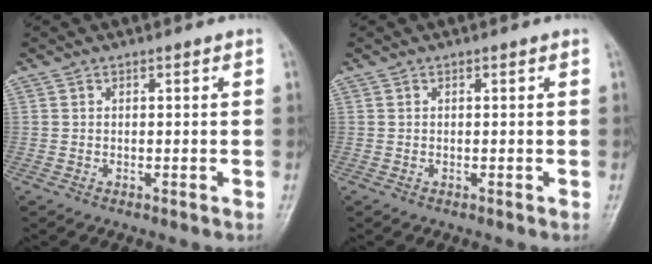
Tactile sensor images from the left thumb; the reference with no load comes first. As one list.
[{"total": 0.0}]